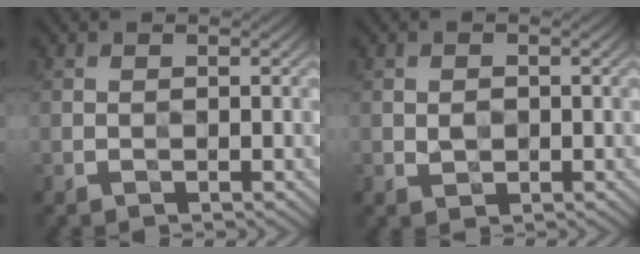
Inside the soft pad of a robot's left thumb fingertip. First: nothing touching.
{"total": 0.8, "force": [0.1, 0.7, 0.4], "torque": [-0.011, -0.001, -0.001]}